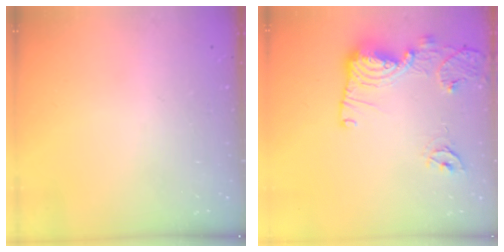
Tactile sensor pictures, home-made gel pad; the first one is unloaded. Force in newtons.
{"total": 14.3, "press": 14.2, "slide": 1.4}